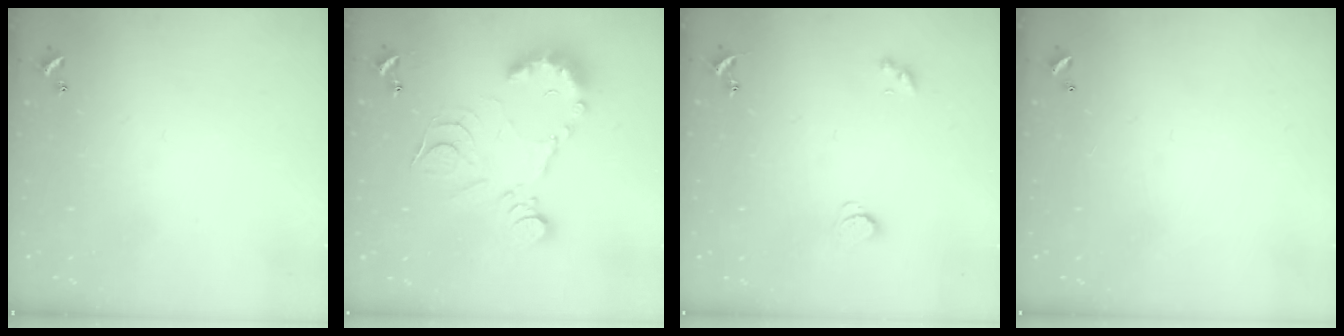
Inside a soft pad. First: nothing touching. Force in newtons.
{"total": 13.9, "press": 13.8, "slide": 1.2}
{"total": 2.3, "press": 2.2, "slide": 0.7}
{"total": 2.9, "press": 2.9, "slide": 0.1}